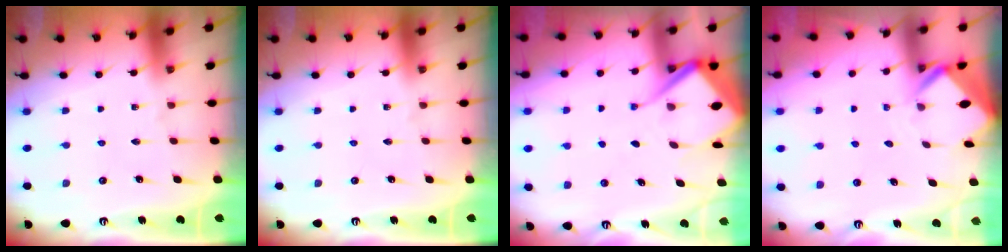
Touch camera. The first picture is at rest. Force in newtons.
{"total": 0.0}
{"total": 8.9, "press": 8.8, "slide": 0.7}
{"total": 2.7, "press": 2.7, "slide": 0.2}